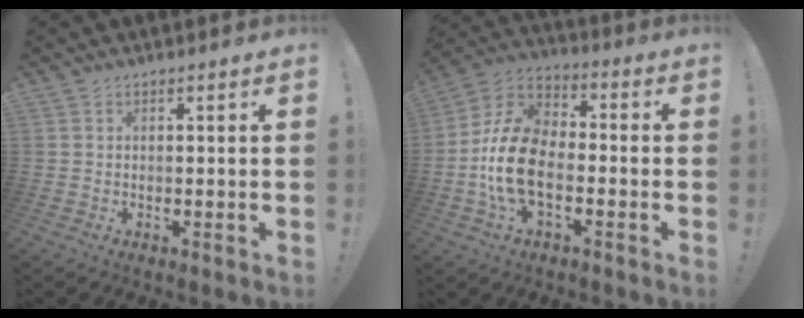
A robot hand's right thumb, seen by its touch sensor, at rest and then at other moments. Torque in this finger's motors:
{"motor_torque": [1.36, 1.72, 1.65, -0.72, 0.20]}